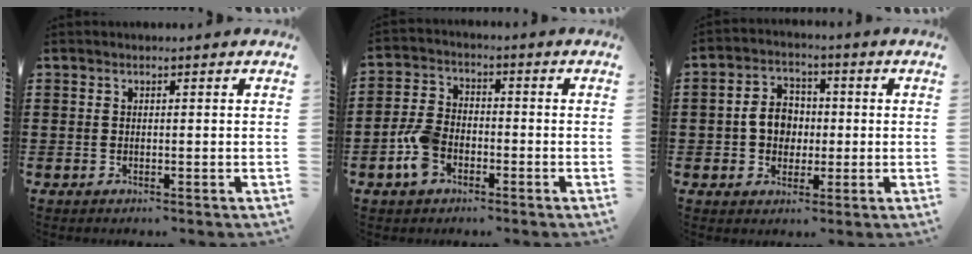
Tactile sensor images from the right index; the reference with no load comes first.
{"total": 6.3, "force": [-2.8, 3.7, 4.2], "torque": [-0.106, 0.006, -0.060]}
{"total": 5.7, "force": [-0.3, 4.7, 3.3], "torque": [-0.081, 0.013, -0.011]}